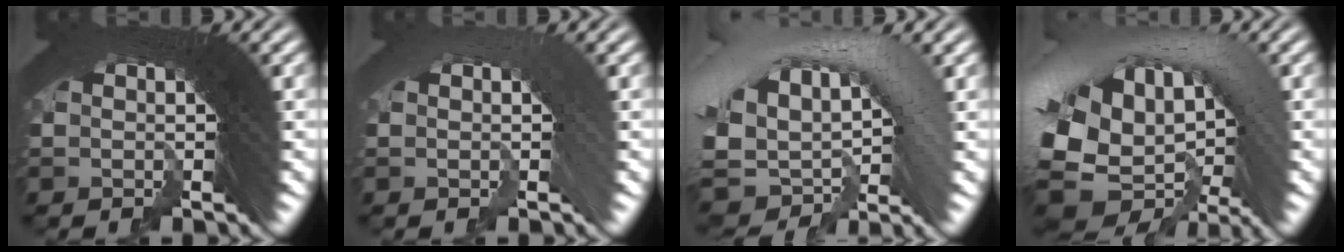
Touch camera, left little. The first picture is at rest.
{"total": 0.8, "force": [-0.6, 0.1, 0.5], "torque": [-0.005, 0.005, -0.008]}
{"total": 9.5, "force": [-0.6, 6.1, 7.2], "torque": [-0.137, 0.016, -0.024]}
{"total": 11.2, "force": [-2.0, 8.2, 7.4], "torque": [-0.161, -0.013, -0.038]}